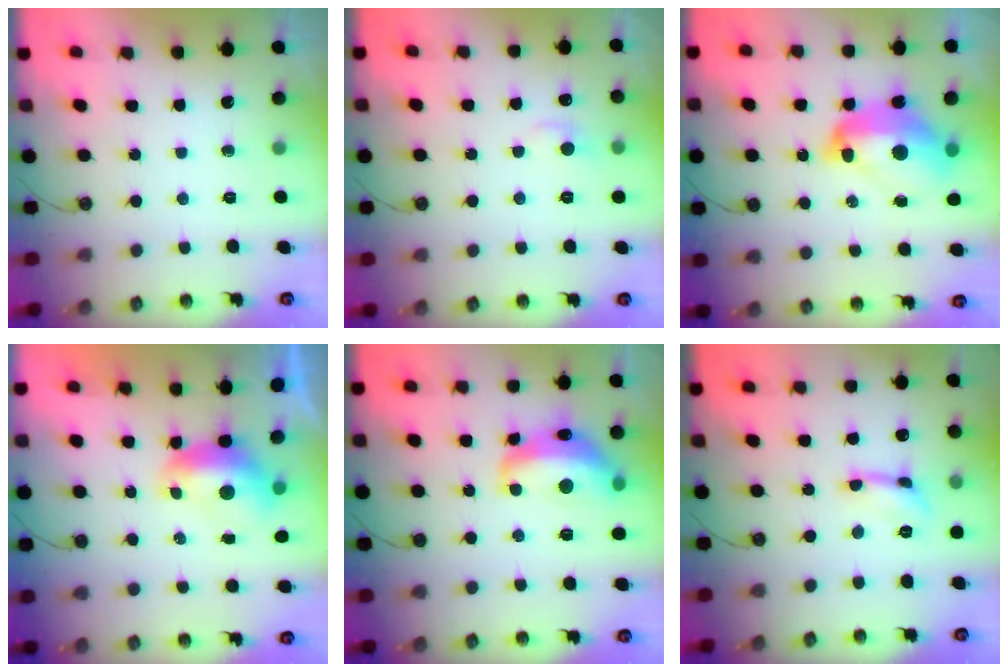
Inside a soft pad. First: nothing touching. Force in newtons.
{"total": 0.9, "press": 0.5, "slide": 0.7}
{"total": 11.5, "press": 11.4, "slide": 1.3}
{"total": 1.6, "press": 1.4, "slide": 0.7}
{"total": 8.3, "press": 8.3, "slide": 0.9}
{"total": 1.6, "press": 1.5, "slide": 0.4}